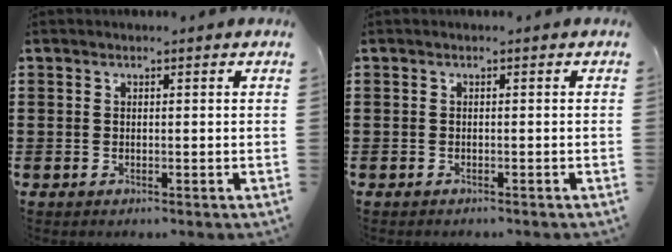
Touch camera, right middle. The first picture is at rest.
{"total": 0.0}